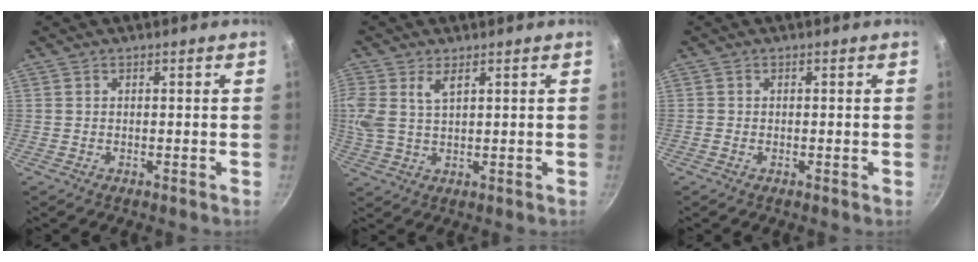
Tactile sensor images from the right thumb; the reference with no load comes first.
{"total": 7.9, "force": [3.4, 4.2, 5.8], "torque": [-0.126, 0.000, 0.068]}
{"total": 0.0}